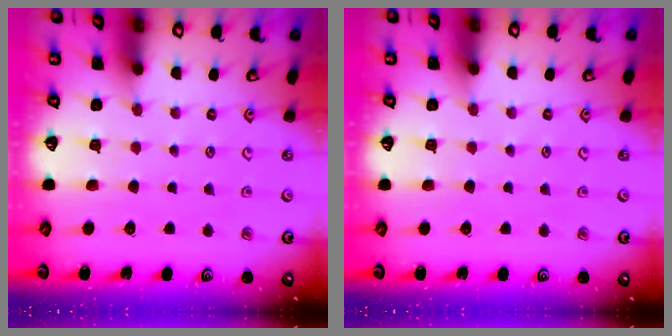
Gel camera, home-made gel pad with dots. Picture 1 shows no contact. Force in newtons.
{"total": 0.0}